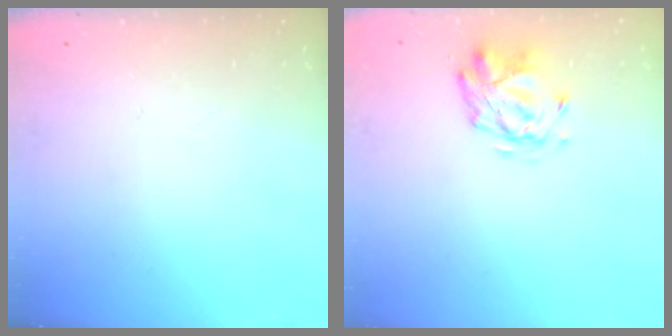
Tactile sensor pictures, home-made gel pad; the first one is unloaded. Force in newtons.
{"total": 2.8, "press": 2.4, "slide": 1.4}